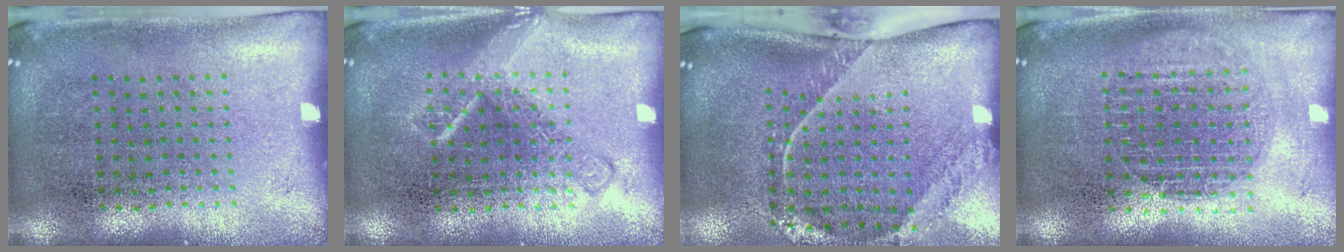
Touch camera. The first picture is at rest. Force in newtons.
{"total": 2.1, "press": 2.1, "slide": 0.3}
{"total": 2.7, "press": 1.8, "slide": 2.0}
{"total": 1.6, "press": 1.5, "slide": 0.7}